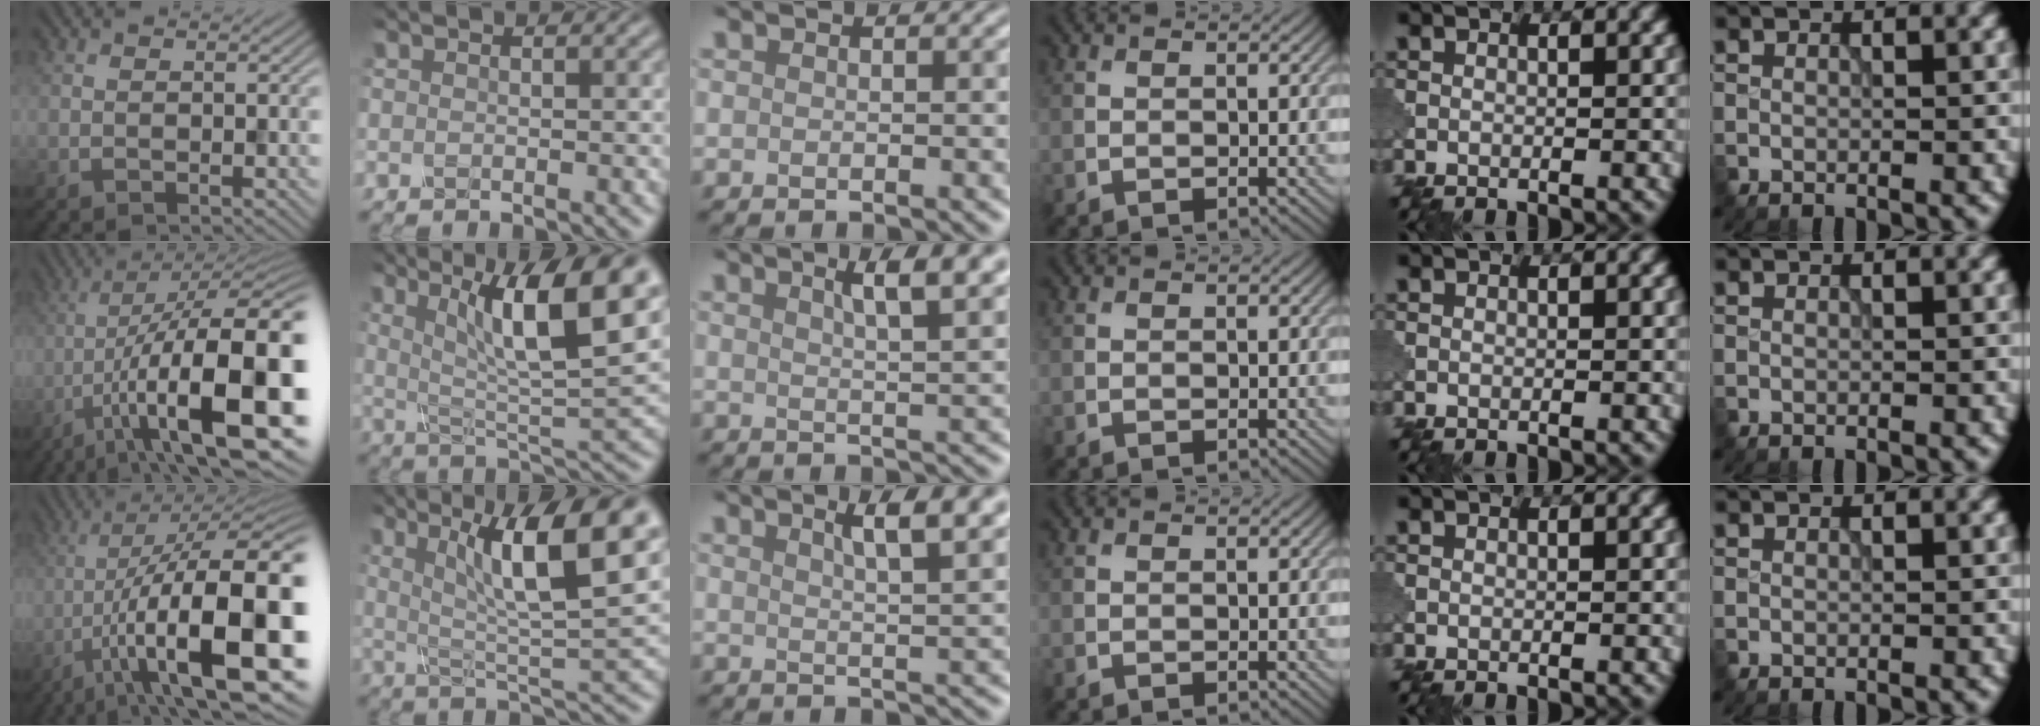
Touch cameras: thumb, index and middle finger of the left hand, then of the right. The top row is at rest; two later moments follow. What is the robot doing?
{"motion": "shake", "object": "plastic piggy bank"}